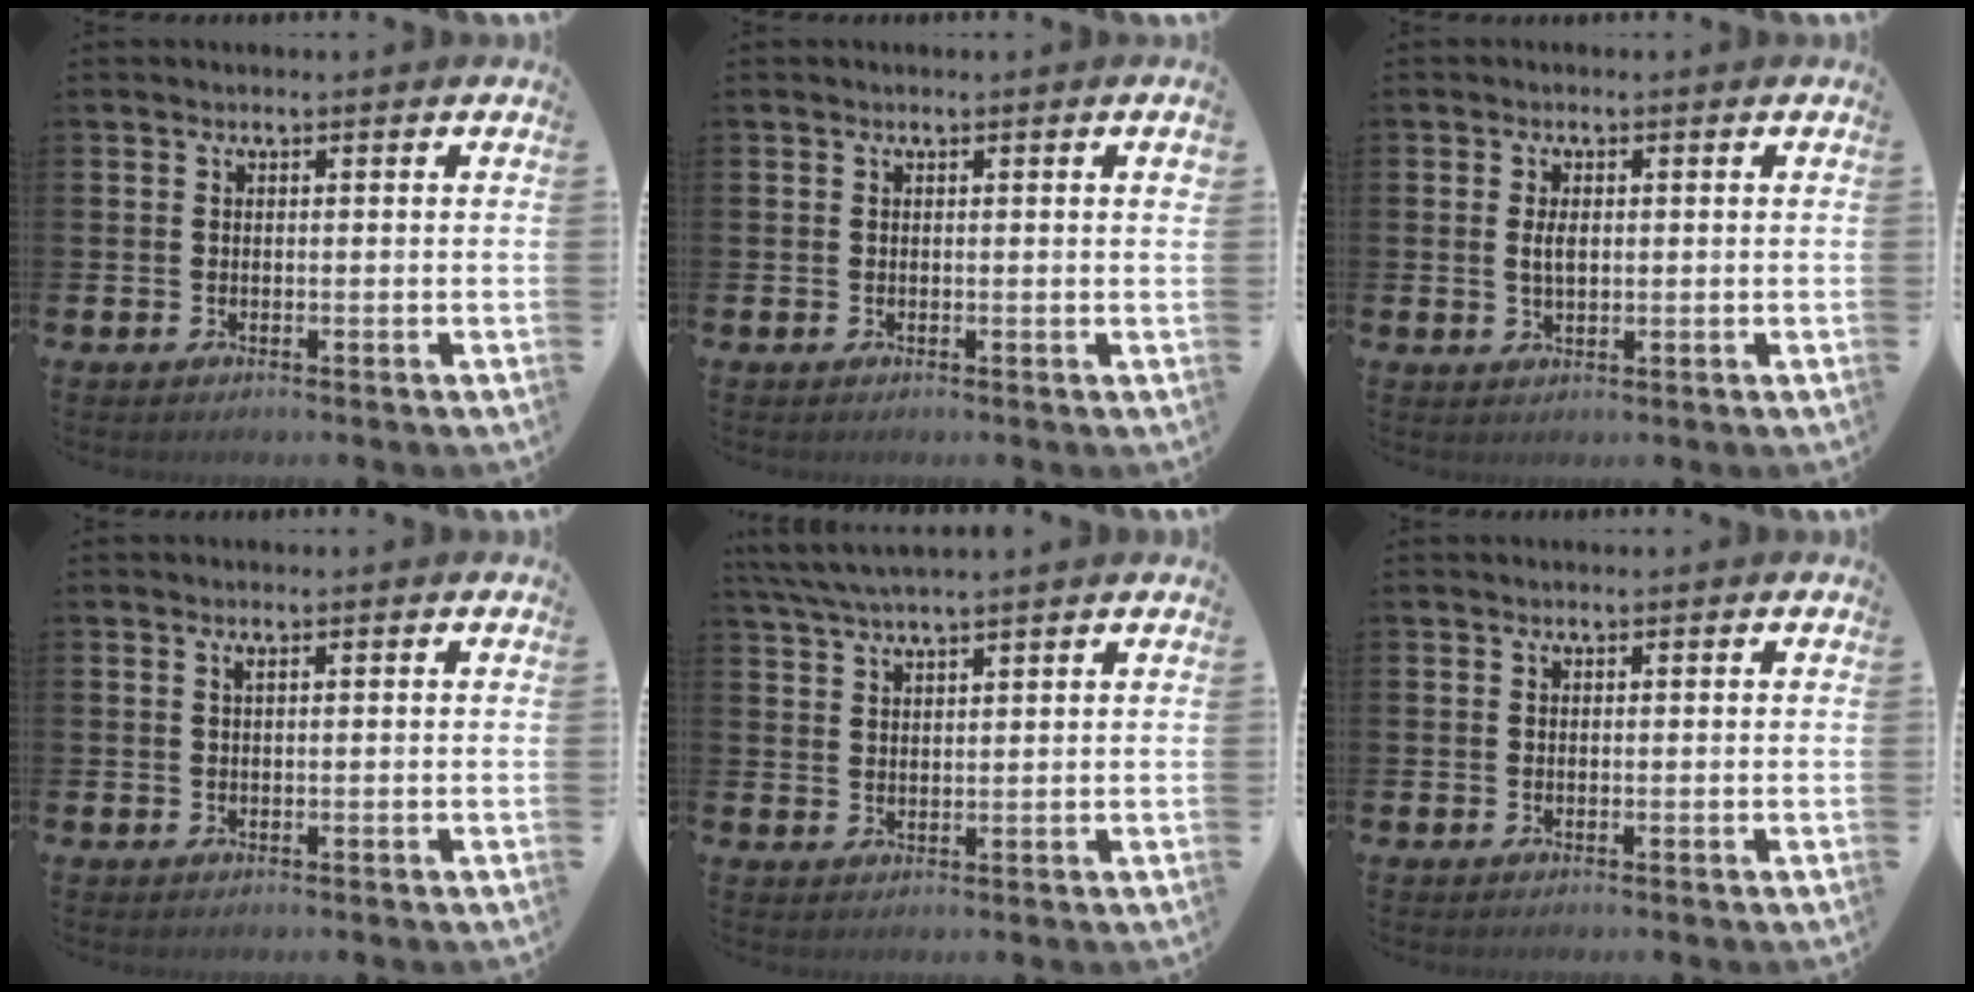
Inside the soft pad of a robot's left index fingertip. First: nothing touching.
{"total": 0.9, "force": [0.1, -0.1, 0.9], "torque": [-0.022, 0.004, 0.002]}
{"total": 2.5, "force": [0.3, 1.2, 2.1], "torque": [-0.035, 0.004, 0.002]}
{"total": 0.5, "force": [0.2, 0.0, 0.5], "torque": [-0.007, 0.000, 0.003]}
{"total": 4.2, "force": [3.8, 0.0, 1.7], "torque": [-0.049, -0.009, 0.071]}
{"total": 0.0}